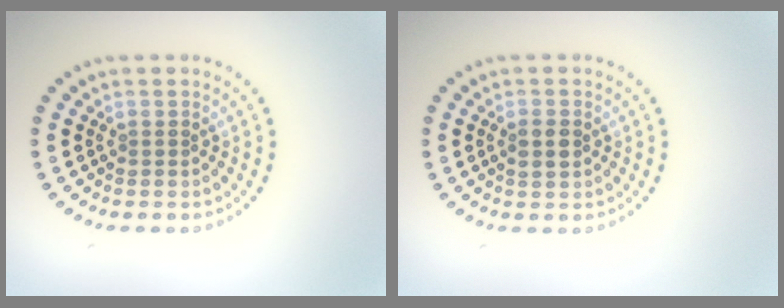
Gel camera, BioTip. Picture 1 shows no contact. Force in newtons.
{"total": 1.6, "press": 1.6, "slide": 0.1}